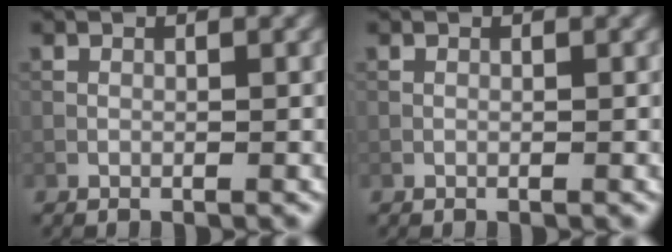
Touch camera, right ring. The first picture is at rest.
{"total": 0.0}